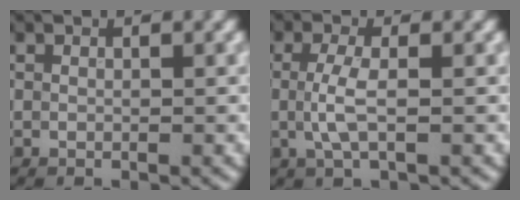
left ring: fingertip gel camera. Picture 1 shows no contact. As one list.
[{"total": 2.8, "force": [-0.1, 0.9, 2.7], "torque": [-0.062, -0.002, -0.002]}]